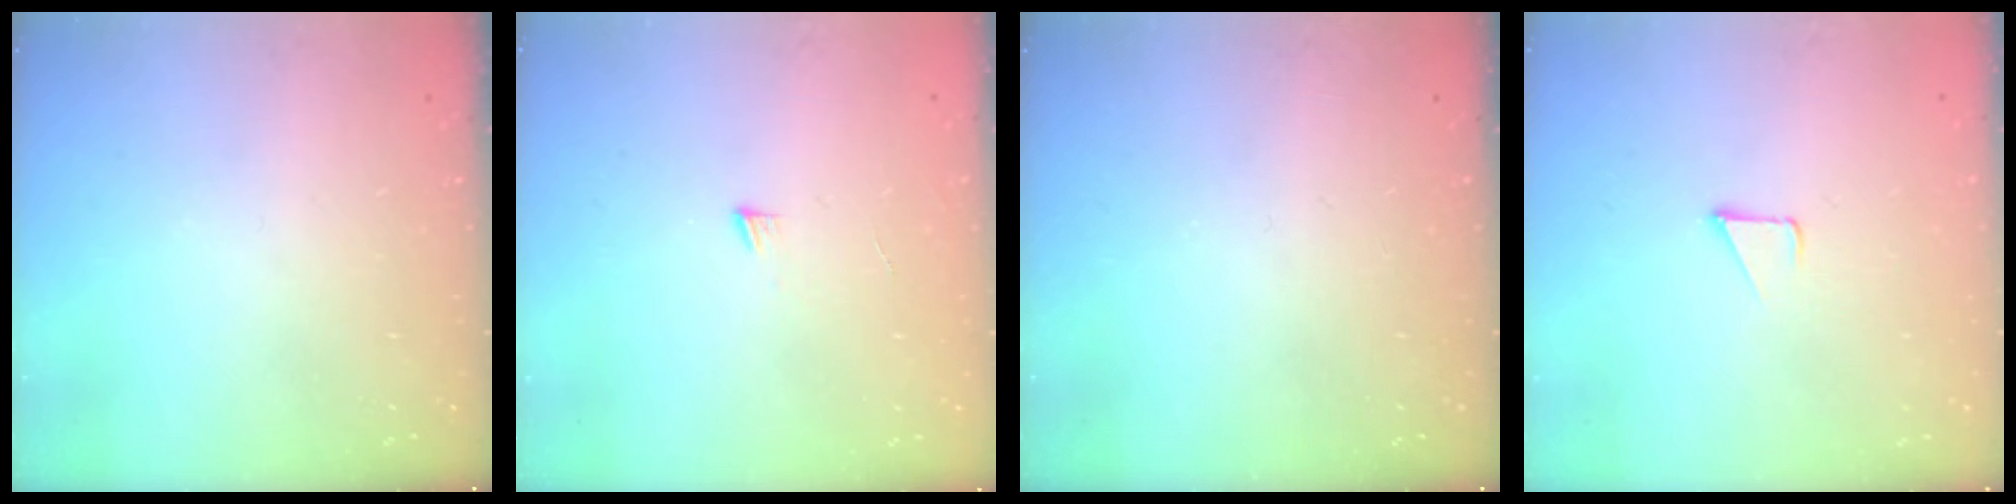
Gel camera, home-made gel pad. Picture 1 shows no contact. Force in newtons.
{"total": 3.1, "press": 3.1, "slide": 0.4}
{"total": 0.0}
{"total": 1.5, "press": 1.5, "slide": 0.1}